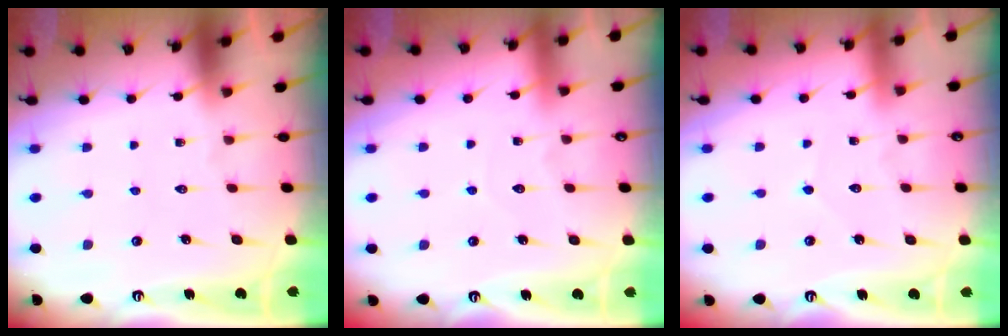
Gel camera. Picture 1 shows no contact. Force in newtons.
{"total": 3.0, "press": 3.0, "slide": 0.3}
{"total": 2.6, "press": 2.6, "slide": 0.3}